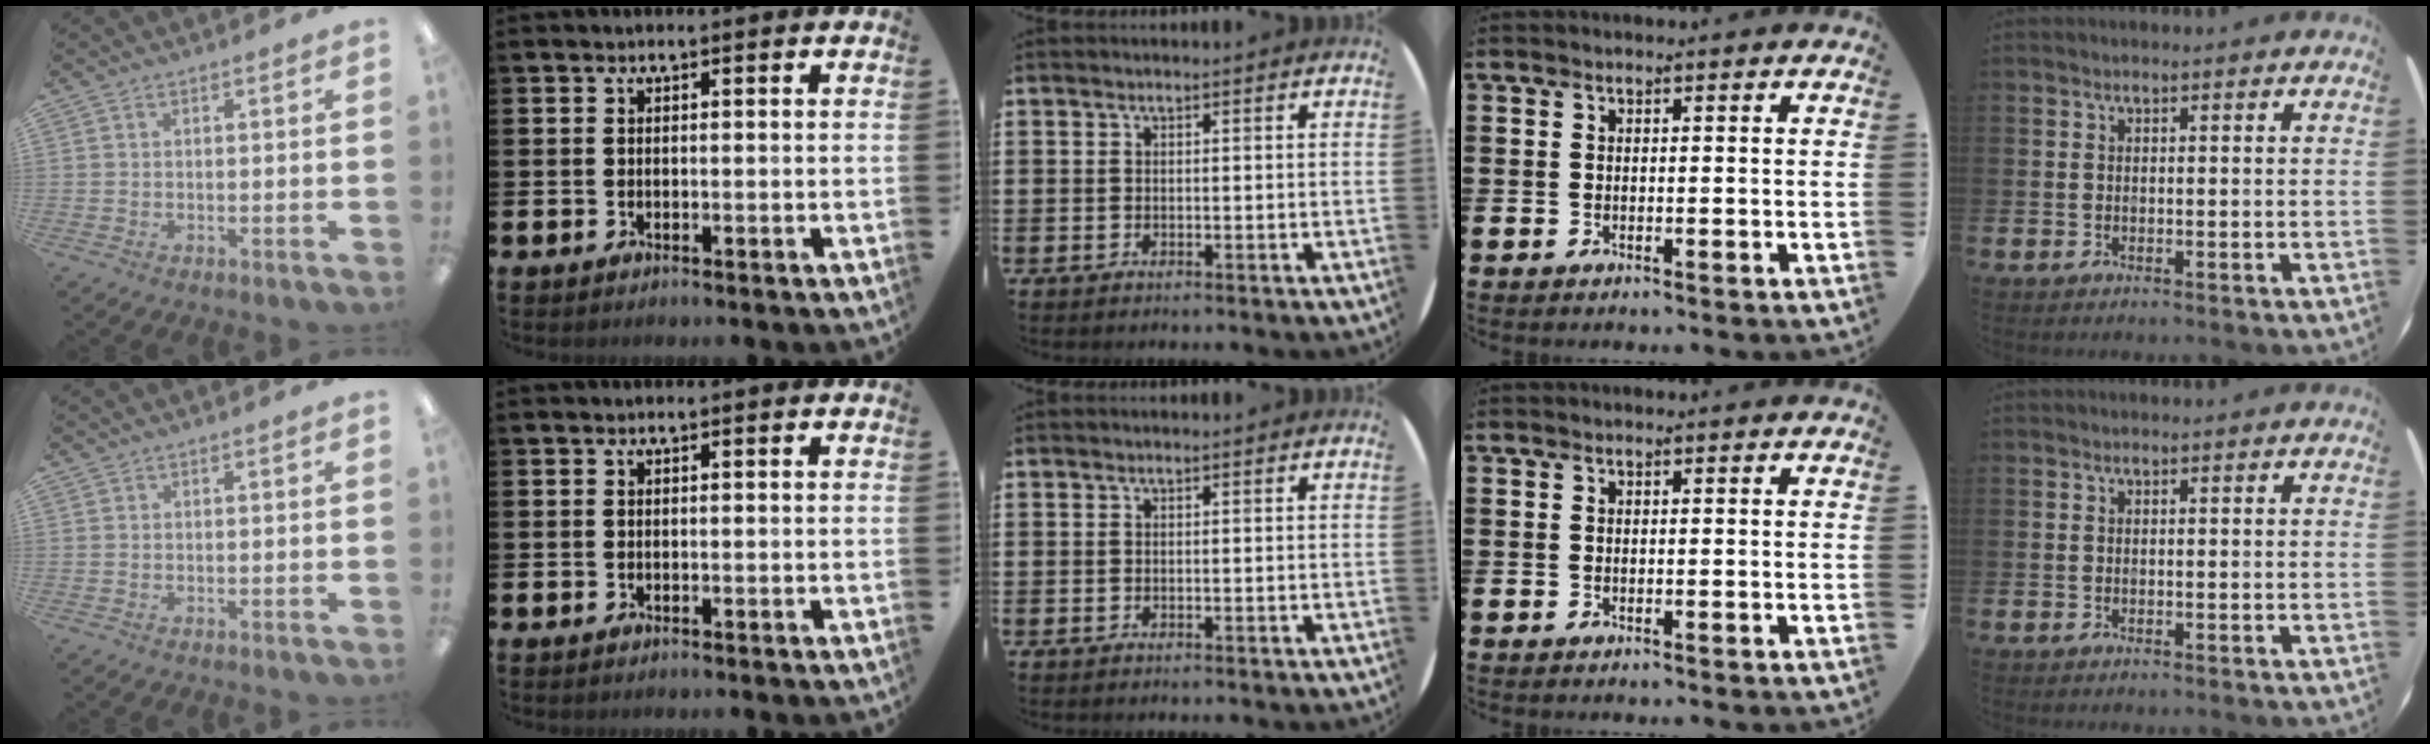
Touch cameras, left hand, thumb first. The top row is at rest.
{}